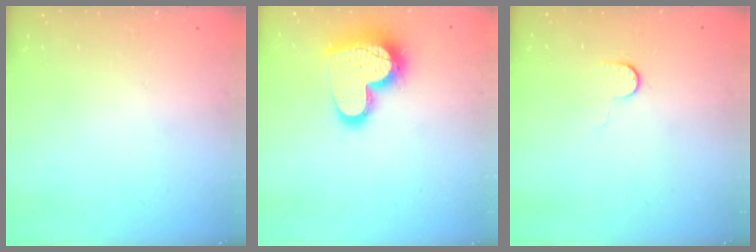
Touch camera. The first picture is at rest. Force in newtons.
{"total": 17.9, "press": 17.9, "slide": 1.5}
{"total": 5.0, "press": 5.0, "slide": 0.5}